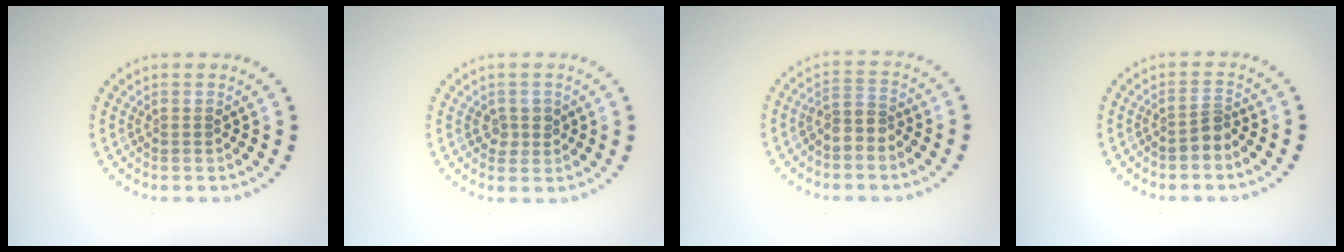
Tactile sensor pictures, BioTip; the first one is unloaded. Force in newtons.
{"total": 1.5, "press": 1.3, "slide": 0.6}
{"total": 2.2, "press": 1.8, "slide": 1.3}
{"total": 1.6, "press": 1.2, "slide": 1.1}